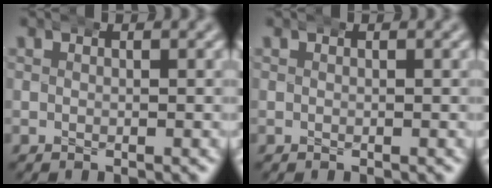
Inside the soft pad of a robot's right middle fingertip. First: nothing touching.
{"total": 0.0}